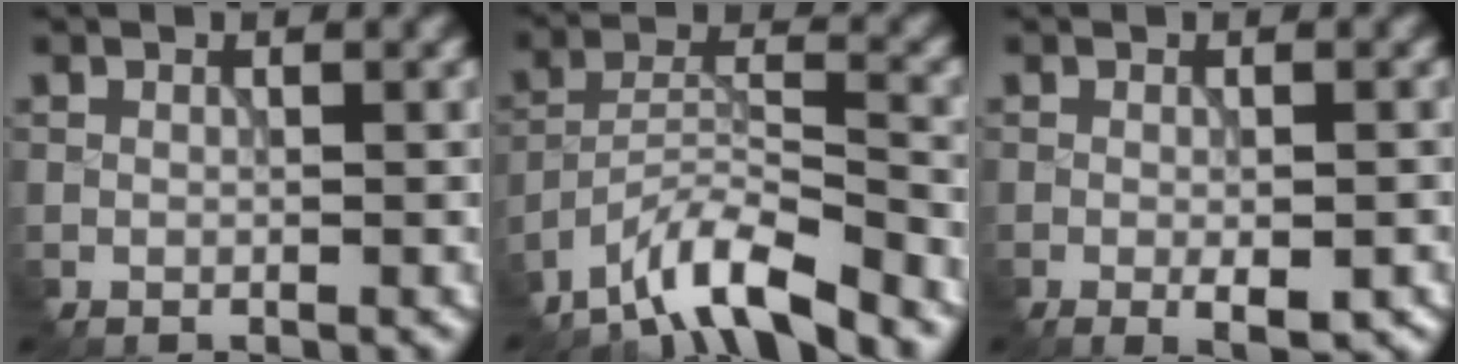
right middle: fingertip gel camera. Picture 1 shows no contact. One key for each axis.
{"total": 7.7, "fx": -6.5, "fy": 1.4, "fz": 3.9, "tx": -0.068, "ty": 0.006, "tz": -0.124}
{"total": 2.5, "fx": -1.1, "fy": 0.5, "fz": 2.1, "tx": -0.039, "ty": -0.005, "tz": -0.013}